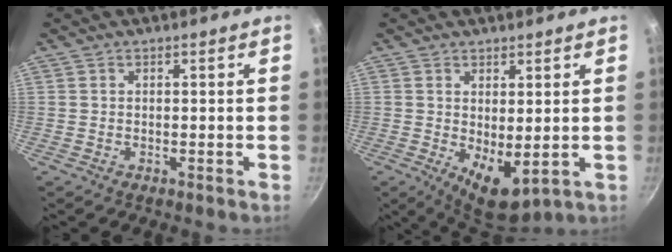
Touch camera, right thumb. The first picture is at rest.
{"total": 6.9, "force": [0.1, 3.1, 6.2], "torque": [-0.080, -0.022, 0.013]}